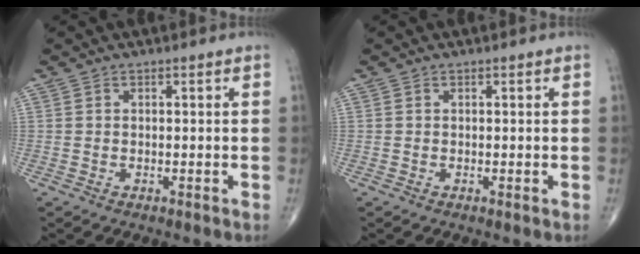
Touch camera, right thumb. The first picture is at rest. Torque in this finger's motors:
{"motor_torque": [0.53, 0.03, 0.04, -0.37, 0.02]}